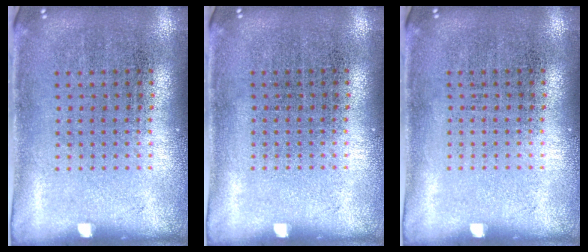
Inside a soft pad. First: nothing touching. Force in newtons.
{"total": 0.0}
{"total": 0.0}